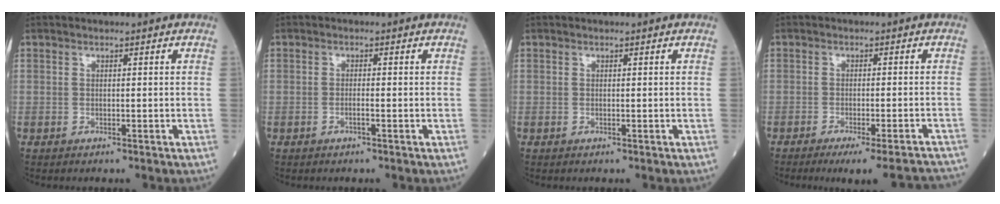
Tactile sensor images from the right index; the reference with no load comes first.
{"total": 0.8, "force": [-0.5, -0.1, 0.7], "torque": [-0.011, 0.002, -0.010]}
{"total": 0.0}
{"total": 13.8, "force": [-12.9, 0.5, 5.1], "torque": [-0.034, -0.004, -0.155]}